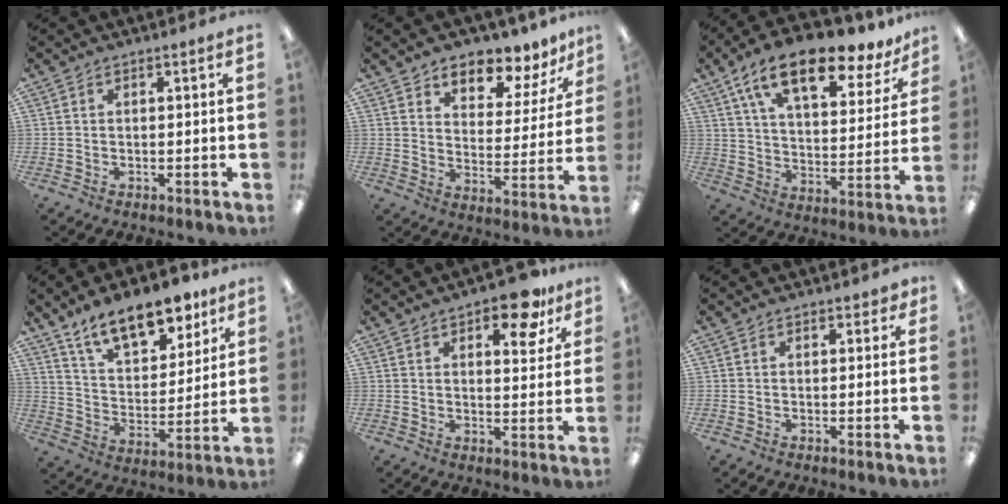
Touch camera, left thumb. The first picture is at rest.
{"total": 9.2, "force": [8.1, 3.6, 2.4], "torque": [-0.033, -0.073, 0.142]}
{"total": 17.8, "force": [12.3, 6.6, 11.1], "torque": [-0.188, -0.069, 0.209]}
{"total": 16.2, "force": [11.9, 7.2, 8.2], "torque": [-0.135, -0.063, 0.211]}
{"total": 10.8, "force": [7.1, 4.6, 6.7], "torque": [-0.067, -0.038, 0.113]}
{"total": 1.8, "force": [1.2, 1.2, 0.8], "torque": [-0.001, -0.003, 0.017]}